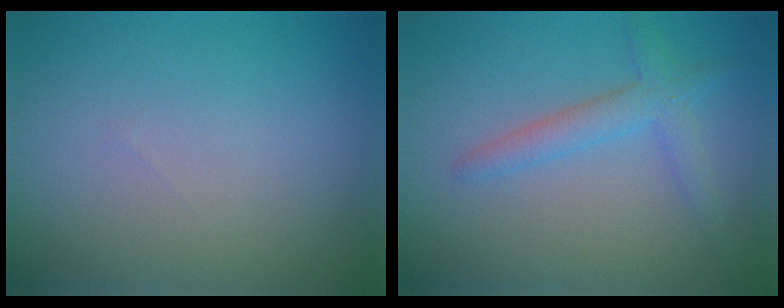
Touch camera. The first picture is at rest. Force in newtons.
{"total": 2.7, "press": 2.7, "slide": 0.0}